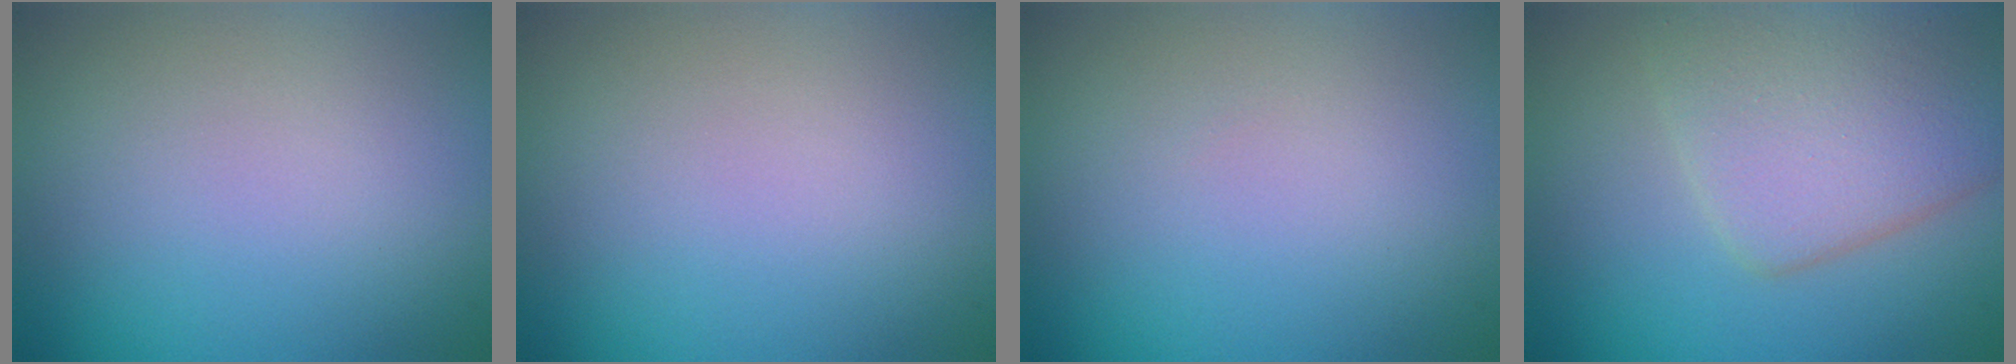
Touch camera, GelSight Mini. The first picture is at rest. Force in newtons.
{"total": 0.0}
{"total": 0.0}
{"total": 5.7, "press": 5.7, "slide": 0.3}